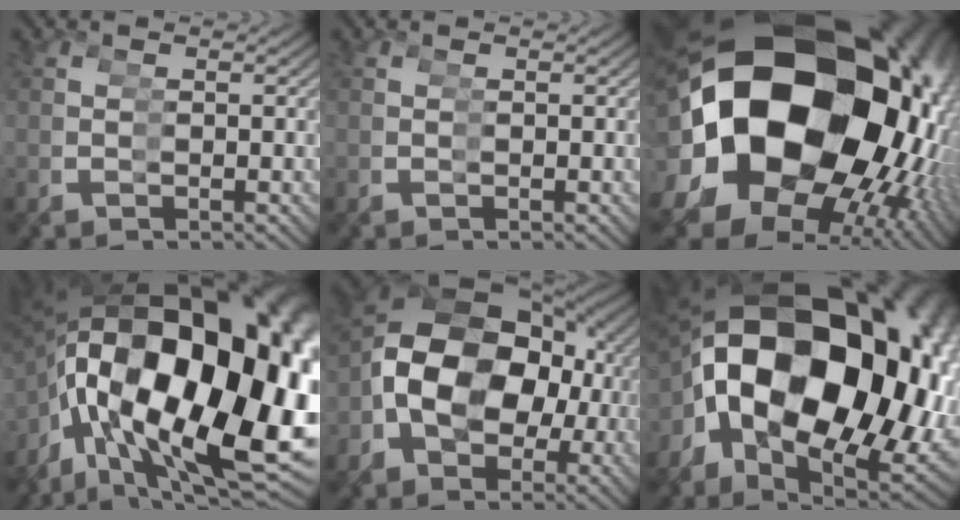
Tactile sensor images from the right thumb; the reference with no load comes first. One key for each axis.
{"total": 0.0}
{"total": 30.5, "fx": 1.3, "fy": 20.1, "fz": 22.9, "tx": -0.402, "ty": -0.031, "tz": 0.038}
{"total": 30.2, "fx": 1.8, "fy": 18.2, "fz": 24.0, "tx": -0.400, "ty": -0.030, "tz": 0.062}
{"total": 19.8, "fx": -1.4, "fy": 14.8, "fz": 13.0, "tx": -0.263, "ty": -0.044, "tz": -0.005}
{"total": 27.4, "fx": 1.7, "fy": 17.7, "fz": 20.9, "tx": -0.372, "ty": -0.015, "tz": 0.045}